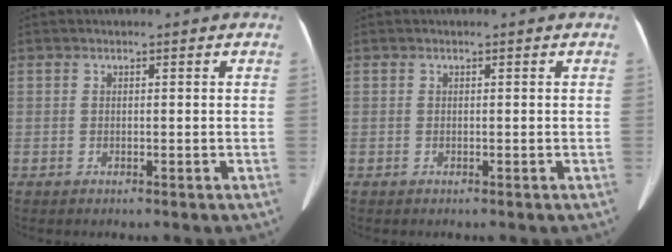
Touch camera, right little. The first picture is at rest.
{"total": 0.0}